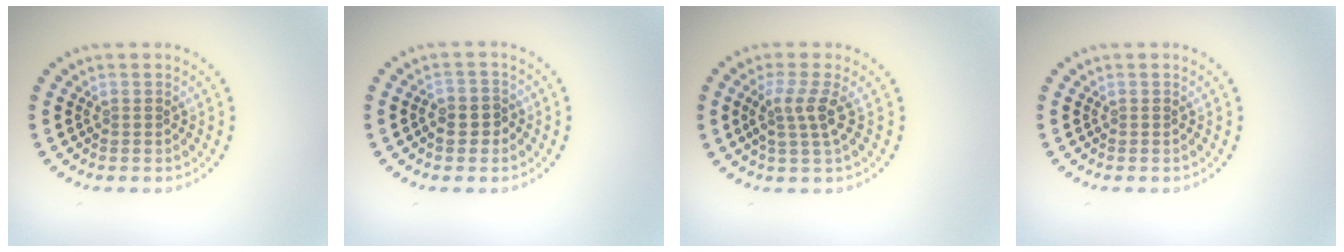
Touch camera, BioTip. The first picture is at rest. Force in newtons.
{"total": 2.3, "press": 2.2, "slide": 0.7}
{"total": 2.7, "press": 2.0, "slide": 1.8}
{"total": 0.0}